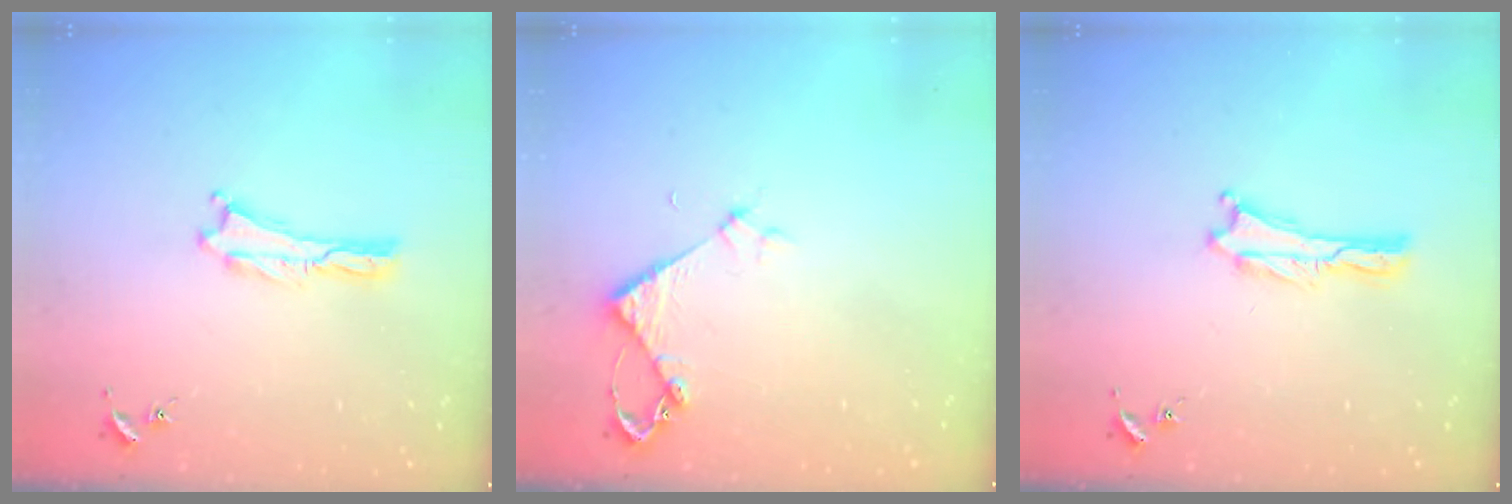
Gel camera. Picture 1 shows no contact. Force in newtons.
{"total": 3.2, "press": 3.2, "slide": 0.2}
{"total": 0.0}